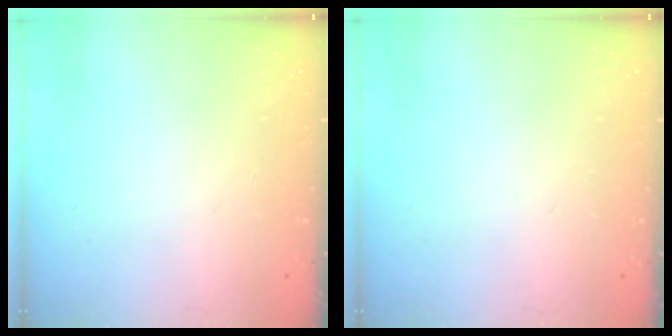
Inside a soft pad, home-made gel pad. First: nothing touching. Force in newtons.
{"total": 0.0}